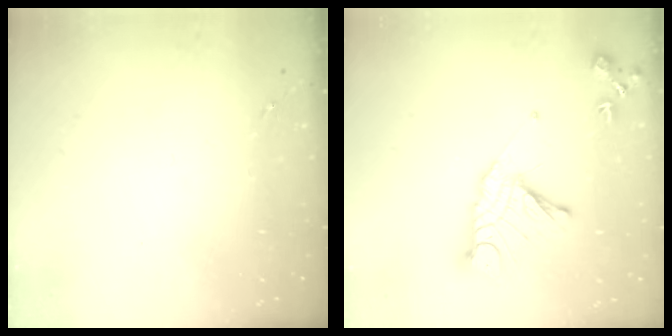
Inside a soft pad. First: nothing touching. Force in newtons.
{"total": 15.8, "press": 15.7, "slide": 1.4}